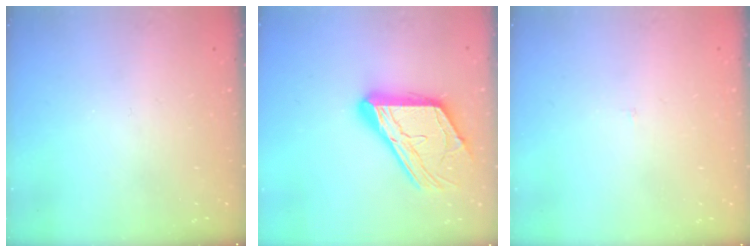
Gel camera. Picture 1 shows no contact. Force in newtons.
{"total": 19.1, "press": 19.0, "slide": 1.7}
{"total": 2.0, "press": 2.0, "slide": 0.1}